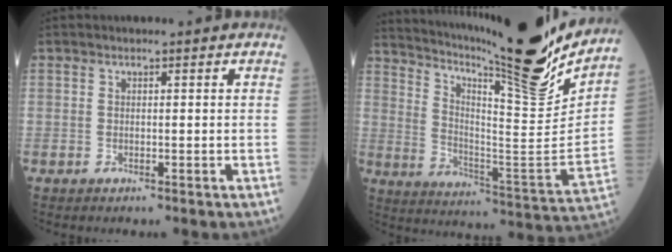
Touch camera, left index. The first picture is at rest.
{"total": 24.9, "force": [21.3, 1.3, 12.9], "torque": [-0.217, -0.068, 0.306]}